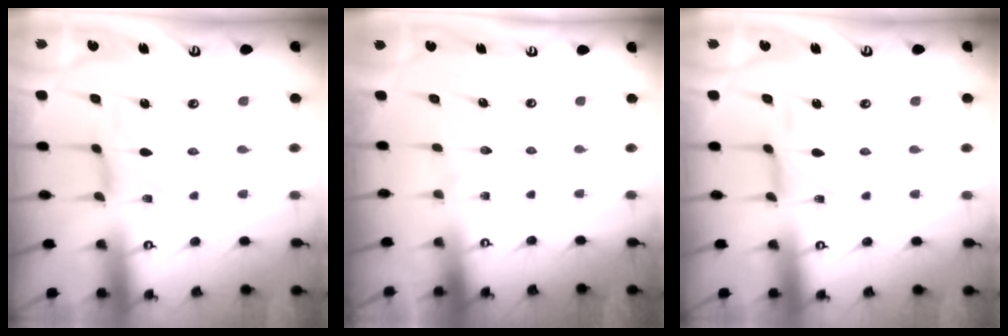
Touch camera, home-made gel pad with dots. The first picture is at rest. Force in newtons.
{"total": 0.0}
{"total": 1.6, "press": 1.6, "slide": 0.4}